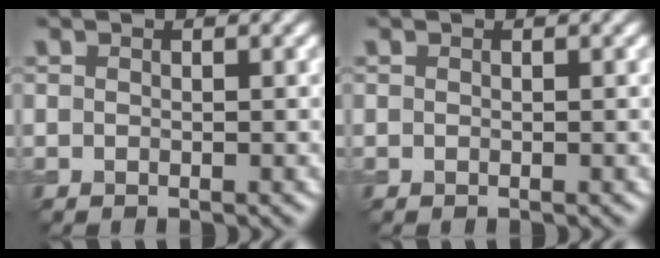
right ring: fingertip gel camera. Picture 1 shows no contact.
{"total": 0.0}